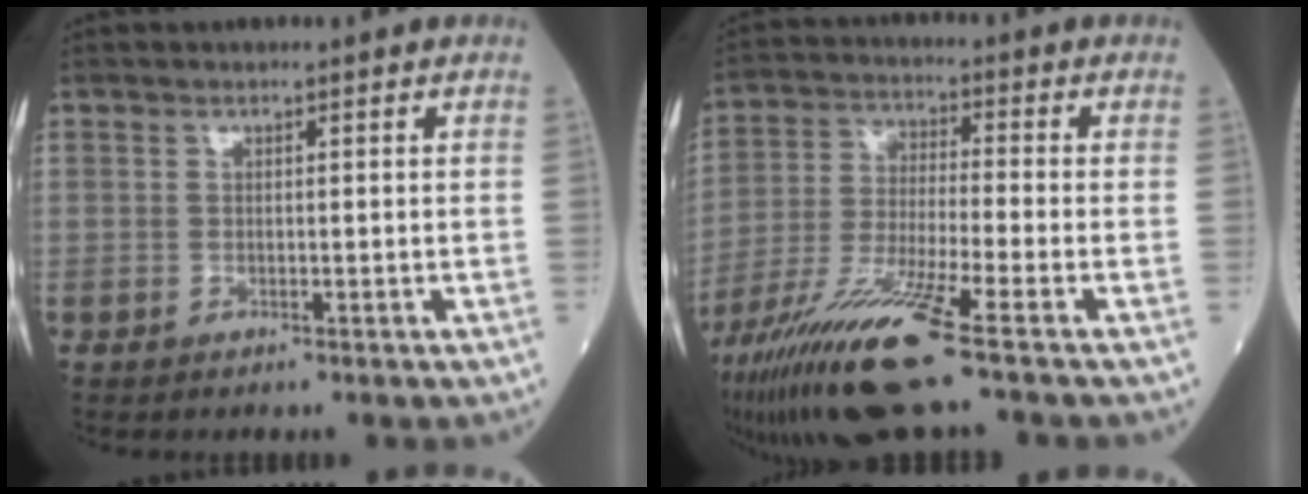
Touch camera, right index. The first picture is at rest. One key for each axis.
{"total": 13.6, "fx": -8.4, "fy": 0.0, "fz": 10.7, "tx": -0.216, "ty": -0.038, "tz": -0.156}